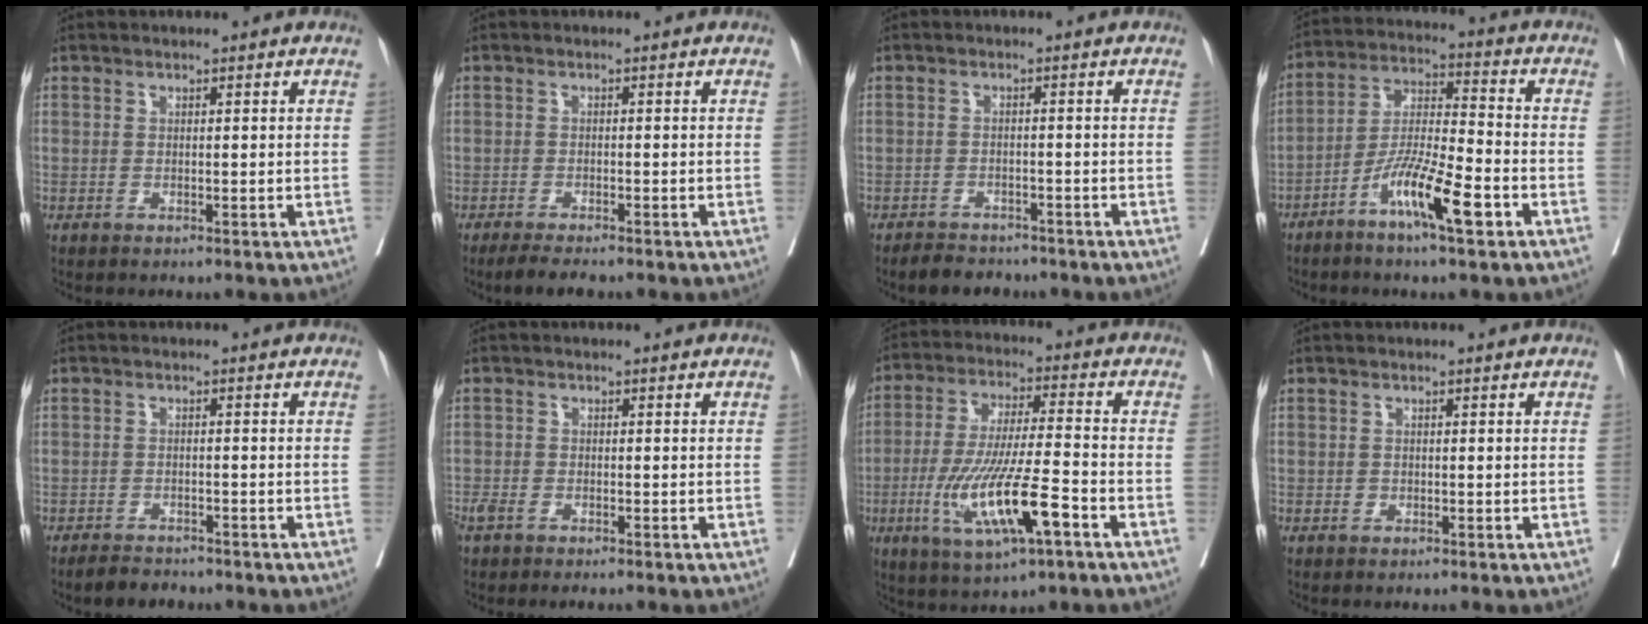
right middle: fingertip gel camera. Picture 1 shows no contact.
{"total": 4.0, "force": [-3.3, 0.3, 2.2], "torque": [-0.034, -0.009, -0.052]}
{"total": 4.8, "force": [-4.3, 1.8, 1.1], "torque": [-0.019, -0.005, -0.064]}
{"total": 10.6, "force": [-5.5, 0.9, 8.9], "torque": [-0.175, -0.008, -0.104]}
{"total": 3.5, "force": [-3.2, 1.1, 0.9], "torque": [-0.018, -0.005, -0.053]}
{"total": 4.0, "force": [-3.0, 1.6, 2.1], "torque": [-0.043, -0.010, -0.051]}
{"total": 14.0, "force": [-5.4, 1.5, 12.8], "torque": [-0.258, -0.021, -0.091]}
{"total": 0.6, "force": [-0.3, 0.5, 0.2], "torque": [-0.003, 0.002, -0.004]}